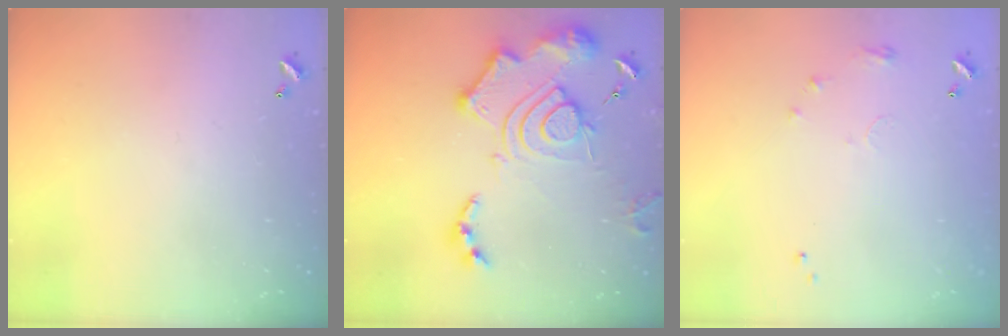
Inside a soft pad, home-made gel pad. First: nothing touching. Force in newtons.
{"total": 18.3, "press": 18.2, "slide": 1.7}
{"total": 6.3, "press": 6.3, "slide": 0.9}